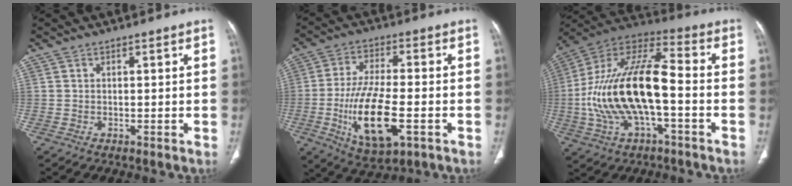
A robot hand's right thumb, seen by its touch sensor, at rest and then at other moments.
{"total": 15.3, "force": [-4.3, 5.9, 13.4], "torque": [-0.253, 0.004, -0.068]}
{"total": 21.9, "force": [-3.3, 9.4, 19.5], "torque": [-0.384, 0.043, -0.058]}